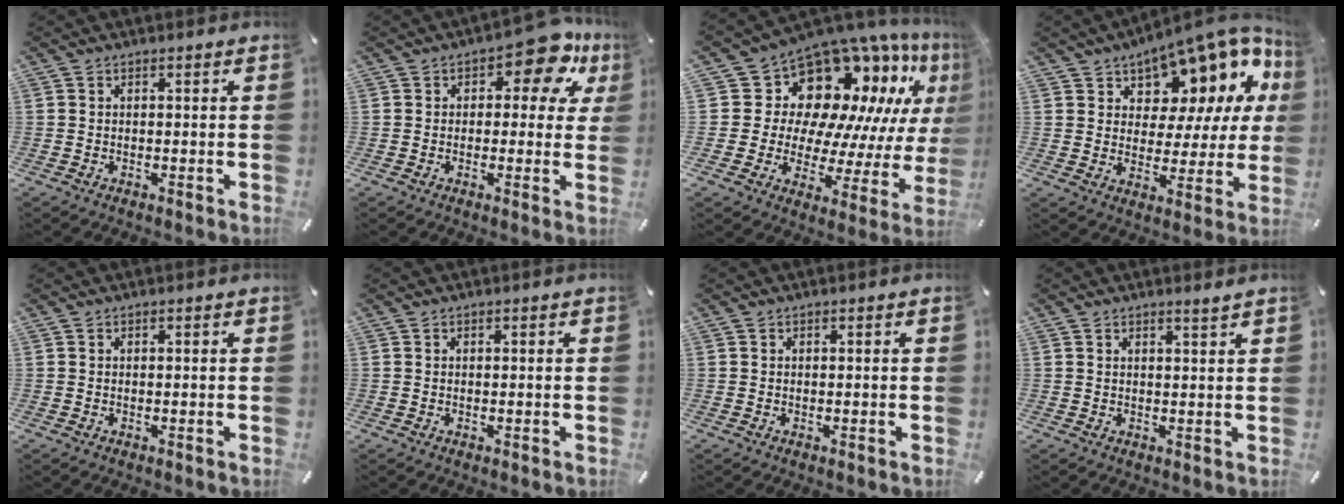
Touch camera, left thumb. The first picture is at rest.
{"total": 11.1, "force": [5.5, 5.3, 8.0], "torque": [-0.092, -0.028, 0.088]}
{"total": 16.4, "force": [10.9, 10.2, 6.8], "torque": [-0.107, -0.121, 0.197]}
{"total": 12.1, "force": [9.9, 5.9, 3.7], "torque": [-0.057, -0.095, 0.172]}
{"total": 0.0}
{"total": 0.0}
{"total": 0.0}
{"total": 1.6, "force": [1.4, -0.1, 0.6], "torque": [-0.013, -0.006, 0.027]}